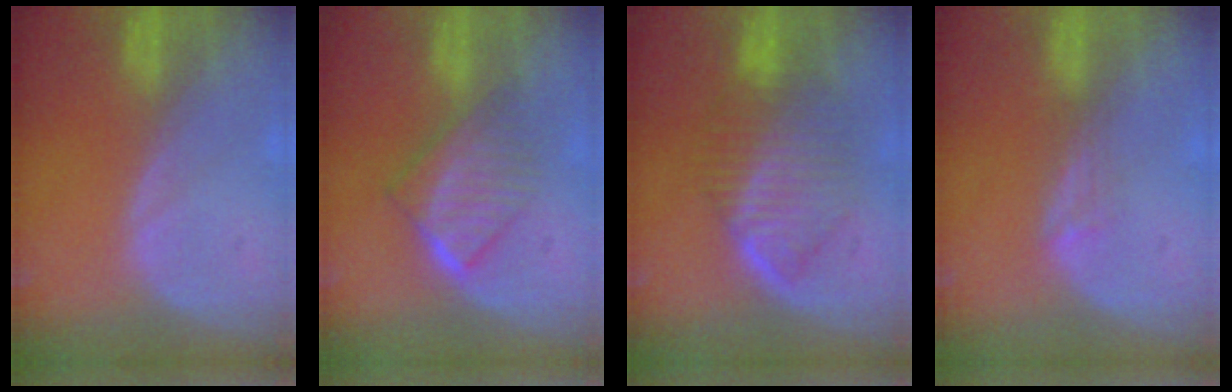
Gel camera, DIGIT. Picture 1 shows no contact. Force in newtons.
{"total": 6.7, "press": 6.0, "slide": 2.9}
{"total": 7.3, "press": 7.3, "slide": 0.2}
{"total": 1.8, "press": 1.3, "slide": 1.2}